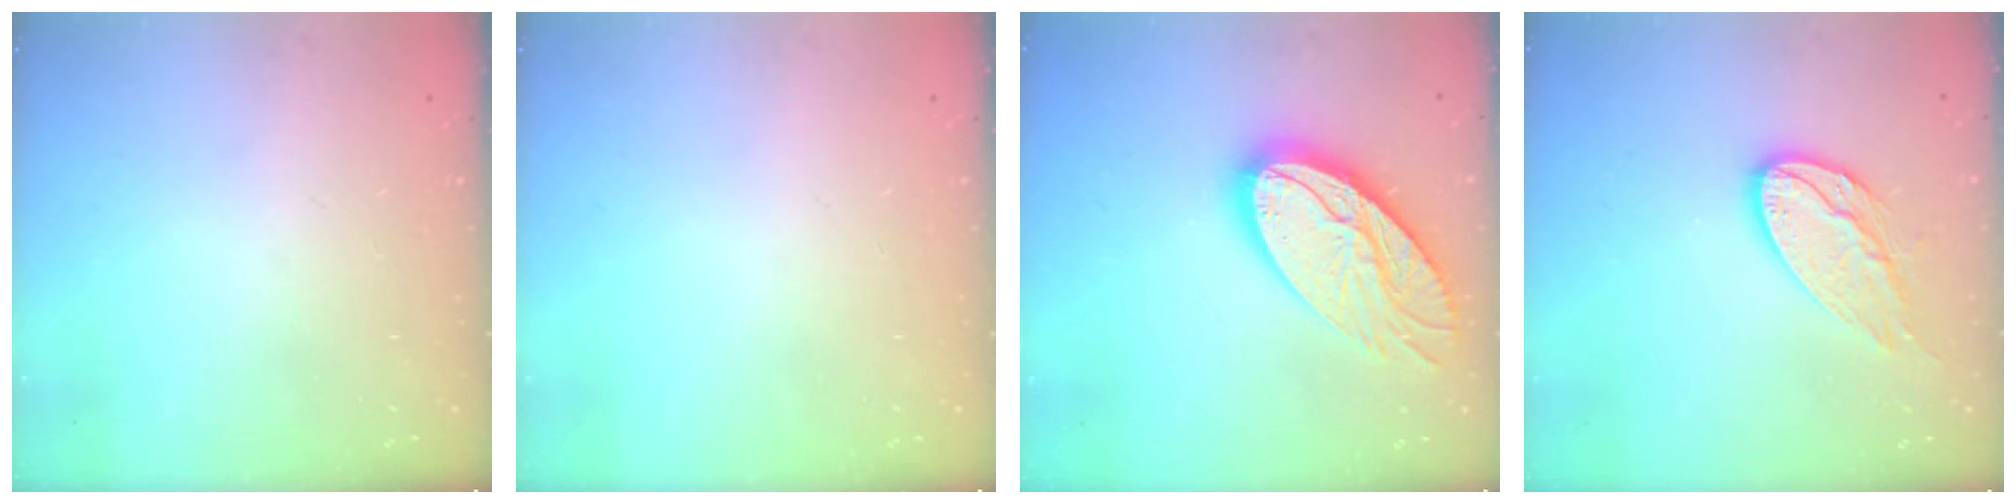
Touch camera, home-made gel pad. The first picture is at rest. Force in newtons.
{"total": 0.0}
{"total": 21.4, "press": 21.3, "slide": 2.0}
{"total": 12.2, "press": 12.1, "slide": 0.8}